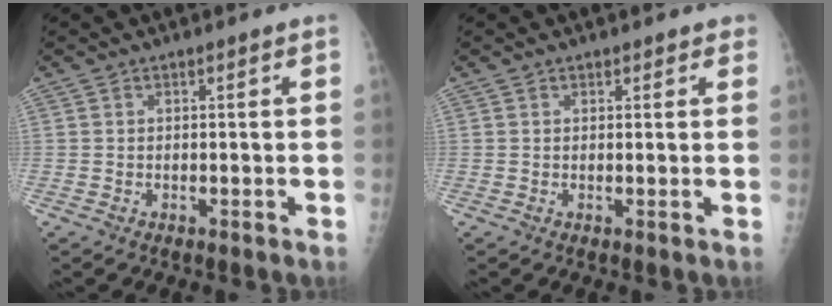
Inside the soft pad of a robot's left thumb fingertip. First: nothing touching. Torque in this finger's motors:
{"motor_torque": [-0.58, -0.03, -0.20, -0.02, -0.02]}